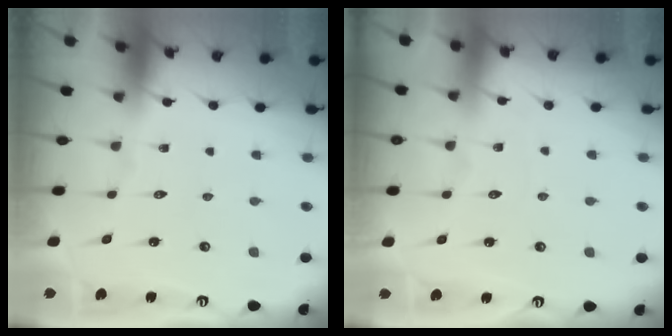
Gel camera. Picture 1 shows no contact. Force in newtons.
{"total": 2.9, "press": 2.9, "slide": 0.4}